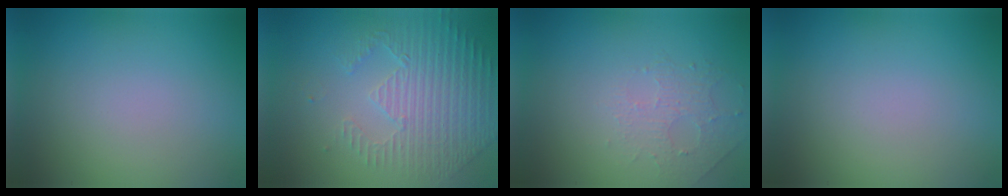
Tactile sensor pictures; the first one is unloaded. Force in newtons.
{"total": 4.8, "press": 3.5, "slide": 3.3}
{"total": 1.5, "press": 1.0, "slide": 1.1}
{"total": 0.0}